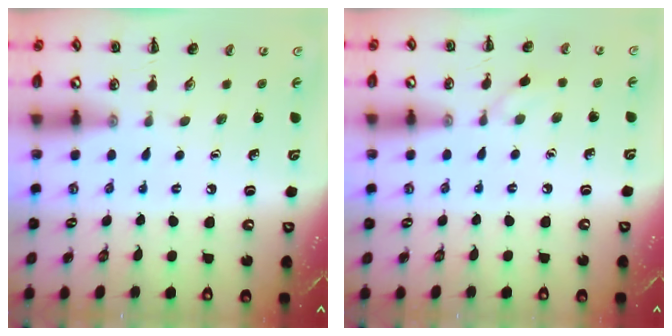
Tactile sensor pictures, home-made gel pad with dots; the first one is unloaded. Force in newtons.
{"total": 4.4, "press": 4.1, "slide": 1.7}